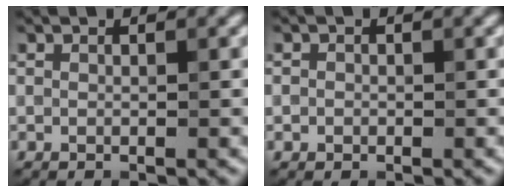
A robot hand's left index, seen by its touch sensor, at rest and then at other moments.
{"total": 0.7, "force": [-0.1, 0.7, 0.1], "torque": [0.004, -0.004, -0.003]}